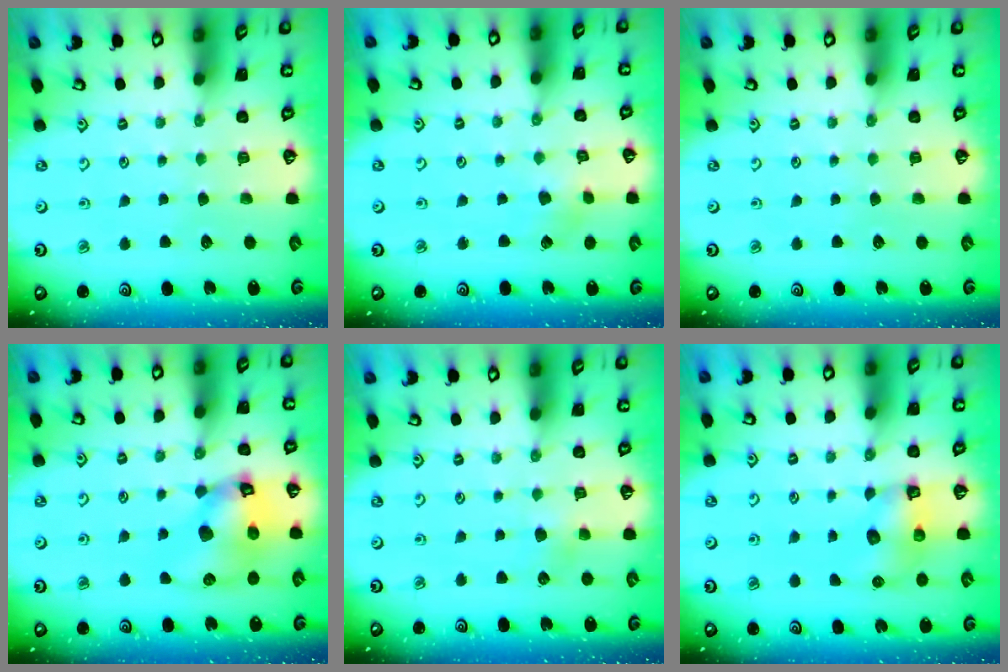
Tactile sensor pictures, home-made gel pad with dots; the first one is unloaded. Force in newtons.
{"total": 2.8, "press": 2.8, "slide": 0.5}
{"total": 0.0}
{"total": 13.6, "press": 13.5, "slide": 1.8}
{"total": 4.4, "press": 4.4, "slide": 0.5}
{"total": 6.2, "press": 6.2, "slide": 0.1}